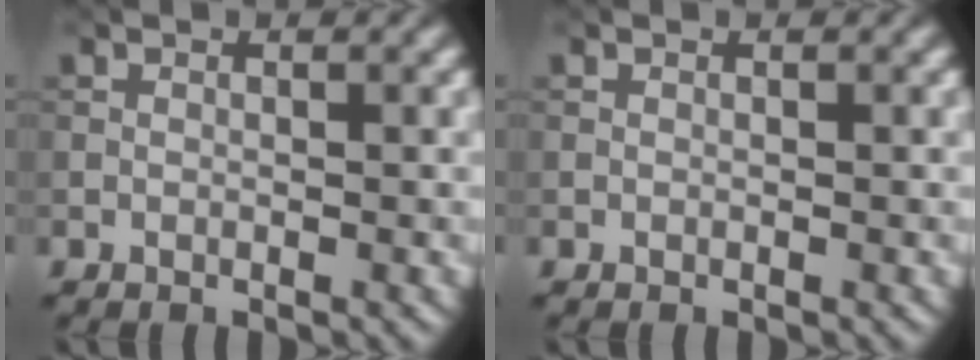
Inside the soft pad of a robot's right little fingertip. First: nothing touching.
{"total": 0.0}